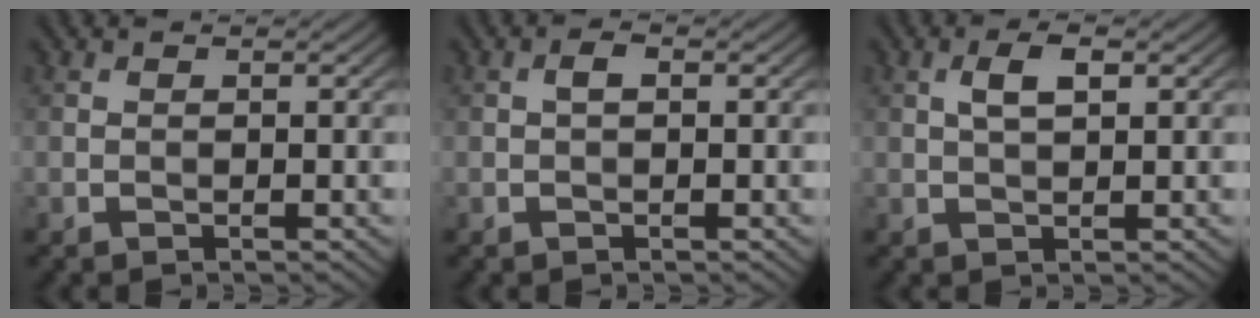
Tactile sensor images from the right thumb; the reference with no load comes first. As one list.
[{"total": 1.1, "force": [0.0, 0.5, 1.0], "torque": [-0.020, 0.005, -0.002]}, {"total": 2.8, "force": [0.8, 1.0, 2.4], "torque": [-0.050, 0.005, 0.015]}]